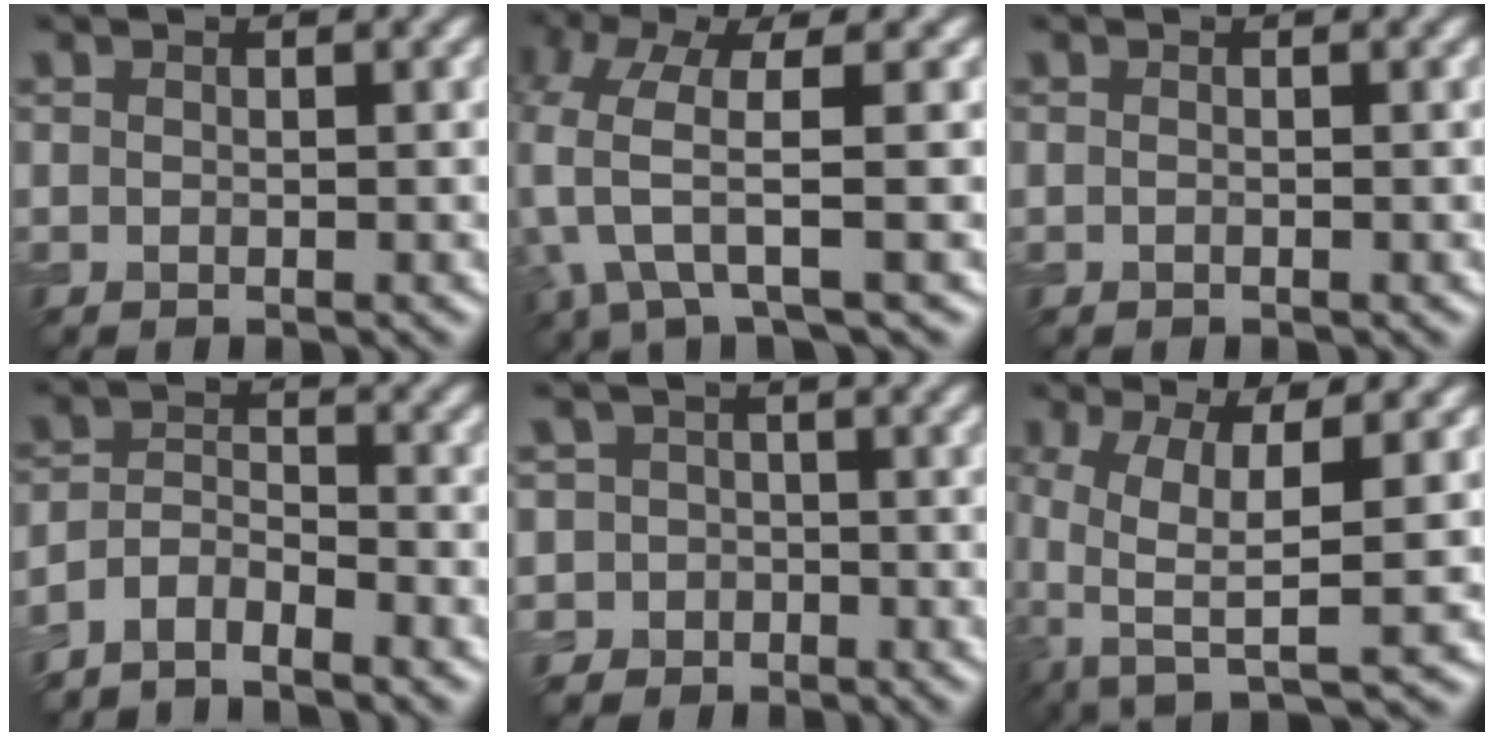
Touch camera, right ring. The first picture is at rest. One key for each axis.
{"total": 6.0, "fx": 0.0, "fy": 1.7, "fz": 5.8, "tx": -0.137, "ty": -0.011, "tz": -0.003}
{"total": 0.0}
{"total": 3.2, "fx": -2.8, "fy": 0.9, "fz": 1.3, "tx": -0.026, "ty": 0.003, "tz": -0.062}
{"total": 4.3, "fx": -1.4, "fy": 4.1, "fz": 0.2, "tx": 0.022, "ty": 0.006, "tz": -0.048}
{"total": 7.5, "fx": -1.5, "fy": 2.5, "fz": 6.9, "tx": -0.138, "ty": -0.004, "tz": -0.031}